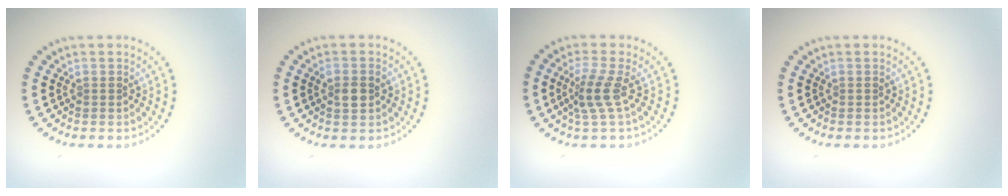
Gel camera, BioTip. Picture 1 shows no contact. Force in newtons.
{"total": 1.7, "press": 1.7, "slide": 0.3}
{"total": 2.5, "press": 1.8, "slide": 1.8}
{"total": 0.0}